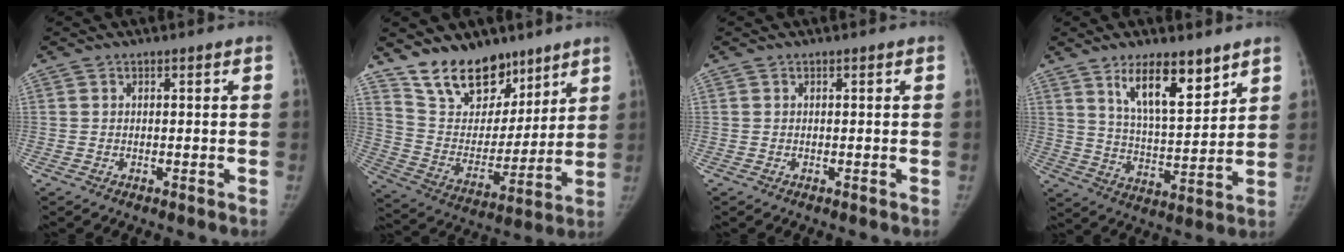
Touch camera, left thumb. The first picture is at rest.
{"total": 17.1, "force": [12.6, 9.6, 6.4], "torque": [-0.056, -0.081, 0.229]}
{"total": 0.0}
{"total": 12.6, "force": [7.9, 4.2, 8.8], "torque": [-0.124, -0.053, 0.143]}